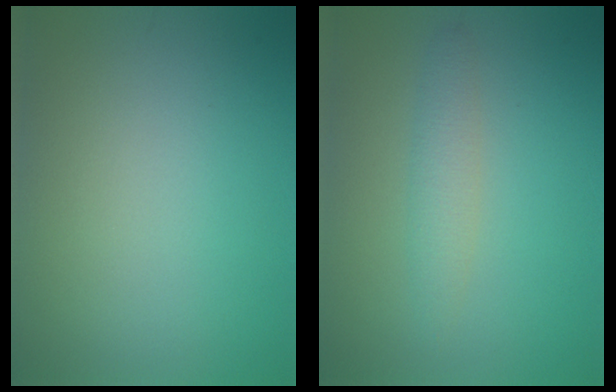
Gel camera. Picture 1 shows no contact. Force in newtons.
{"total": 2.0, "press": 2.0, "slide": 0.1}